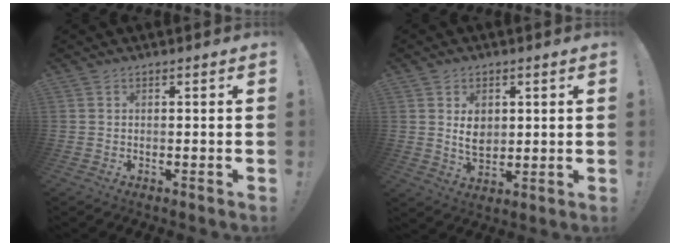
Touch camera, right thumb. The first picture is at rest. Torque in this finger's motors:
{"motor_torque": [-0.28, 0.32, 0.31, 0.25, 0.09]}